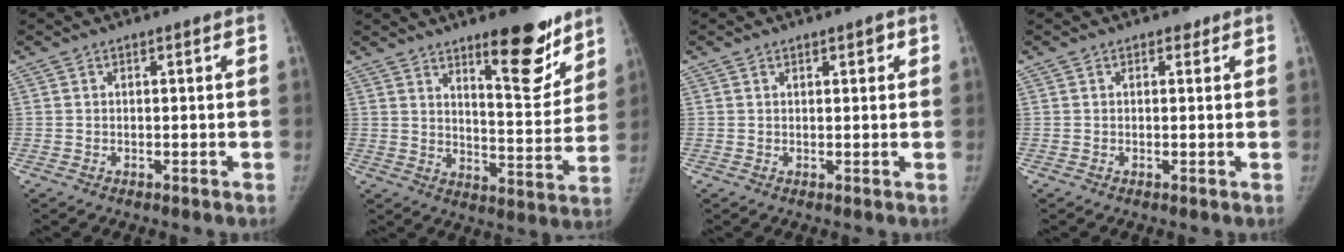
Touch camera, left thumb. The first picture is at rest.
{"total": 14.7, "force": [10.0, 4.4, 9.9], "torque": [-0.096, -0.078, 0.151]}
{"total": 1.5, "force": [0.9, 0.7, 1.1], "torque": [-0.008, -0.002, 0.011]}
{"total": 0.9, "force": [0.6, 0.7, 0.2], "torque": [0.005, -0.003, 0.005]}